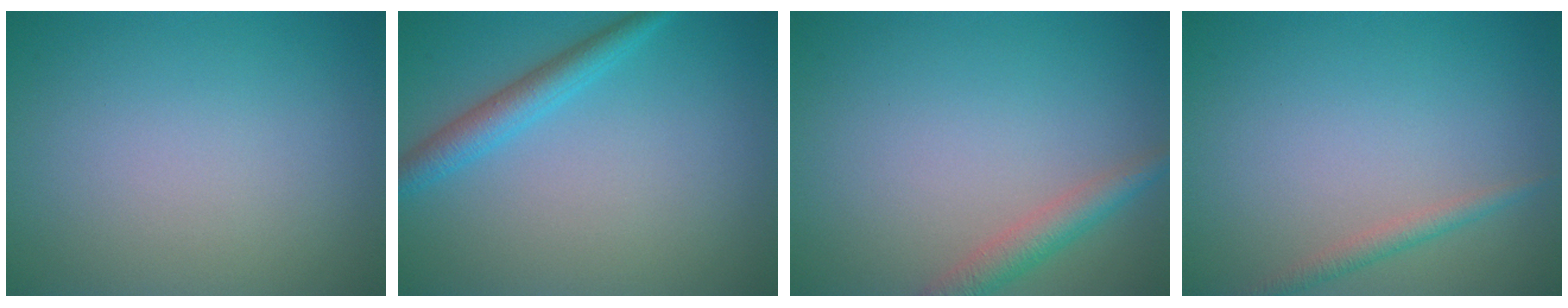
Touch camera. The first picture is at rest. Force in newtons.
{"total": 2.8, "press": 2.8, "slide": 0.2}
{"total": 2.6, "press": 2.6, "slide": 0.2}
{"total": 1.5, "press": 1.5, "slide": 0.0}